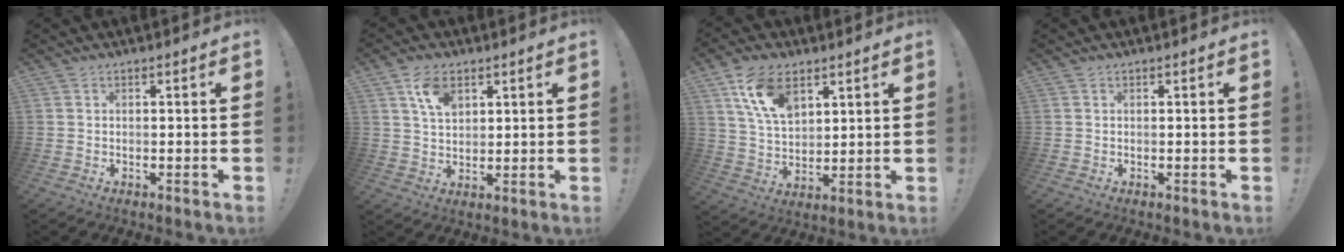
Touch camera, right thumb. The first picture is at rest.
{"total": 8.3, "force": [4.6, 5.4, 4.3], "torque": [-0.058, -0.016, 0.082]}
{"total": 13.4, "force": [7.5, 8.1, 7.6], "torque": [-0.133, -0.021, 0.145]}
{"total": 0.0}